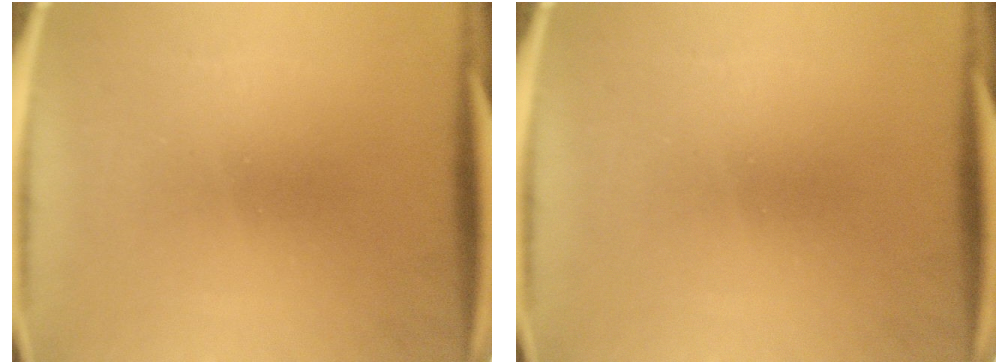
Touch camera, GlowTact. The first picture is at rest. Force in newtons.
{"total": 0.0}